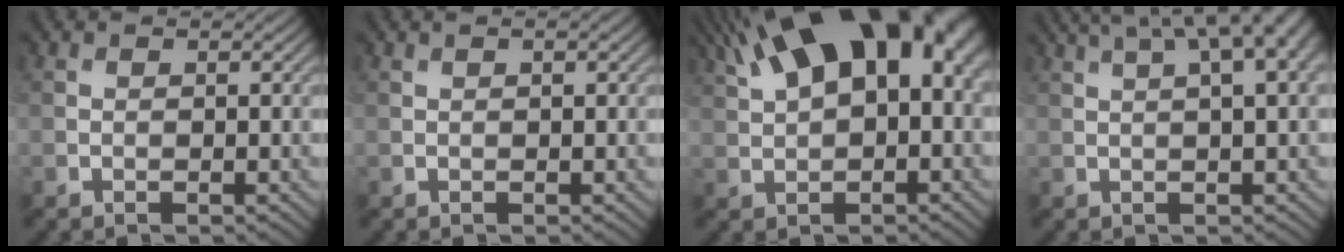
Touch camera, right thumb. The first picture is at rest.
{"total": 0.8, "force": [0.5, 0.0, 0.7], "torque": [-0.008, 0.004, 0.008]}
{"total": 18.5, "force": [7.6, 9.1, 14.2], "torque": [-0.218, 0.069, 0.109]}
{"total": 10.3, "force": [4.8, 2.8, 8.7], "torque": [-0.129, 0.038, 0.064]}